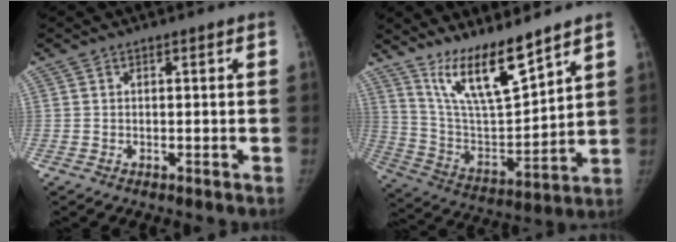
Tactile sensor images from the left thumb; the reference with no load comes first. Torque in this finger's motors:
{"motor_torque": [0.16, 0.24, 1.30, -1.47, 0.08]}